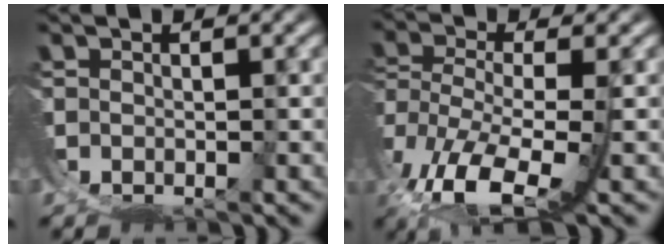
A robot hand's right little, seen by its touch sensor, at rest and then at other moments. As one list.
[{"total": 6.5, "force": [-0.1, 3.5, 5.5], "torque": [-0.145, -0.046, 0.023]}]